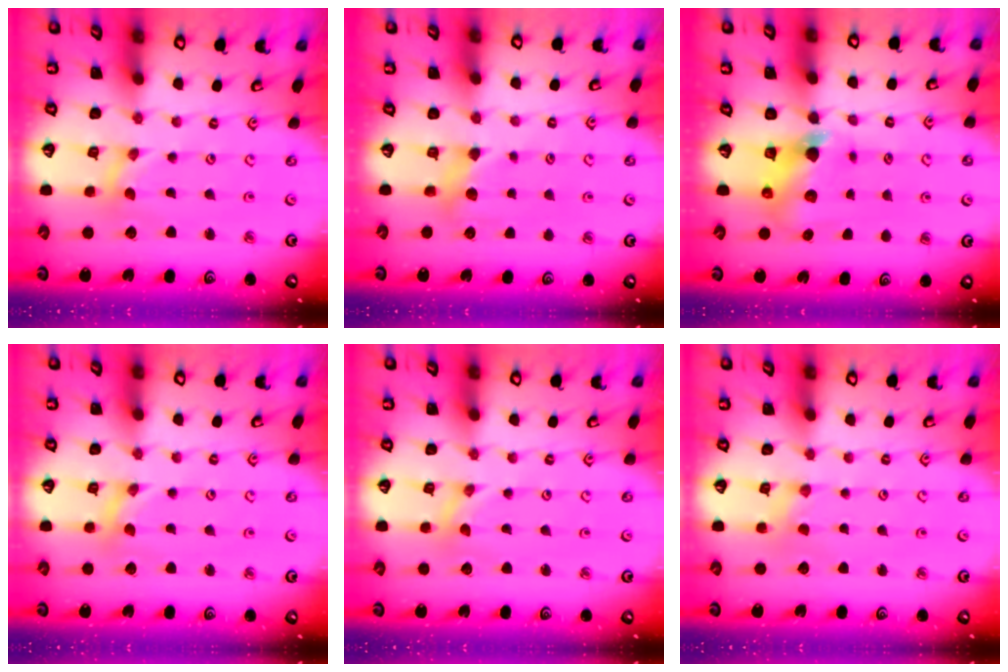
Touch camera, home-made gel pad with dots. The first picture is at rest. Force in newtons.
{"total": 3.3, "press": 3.3, "slide": 0.3}
{"total": 5.9, "press": 5.9, "slide": 0.5}
{"total": 0.0}
{"total": 0.0}
{"total": 1.0, "press": 1.0, "slide": 0.2}